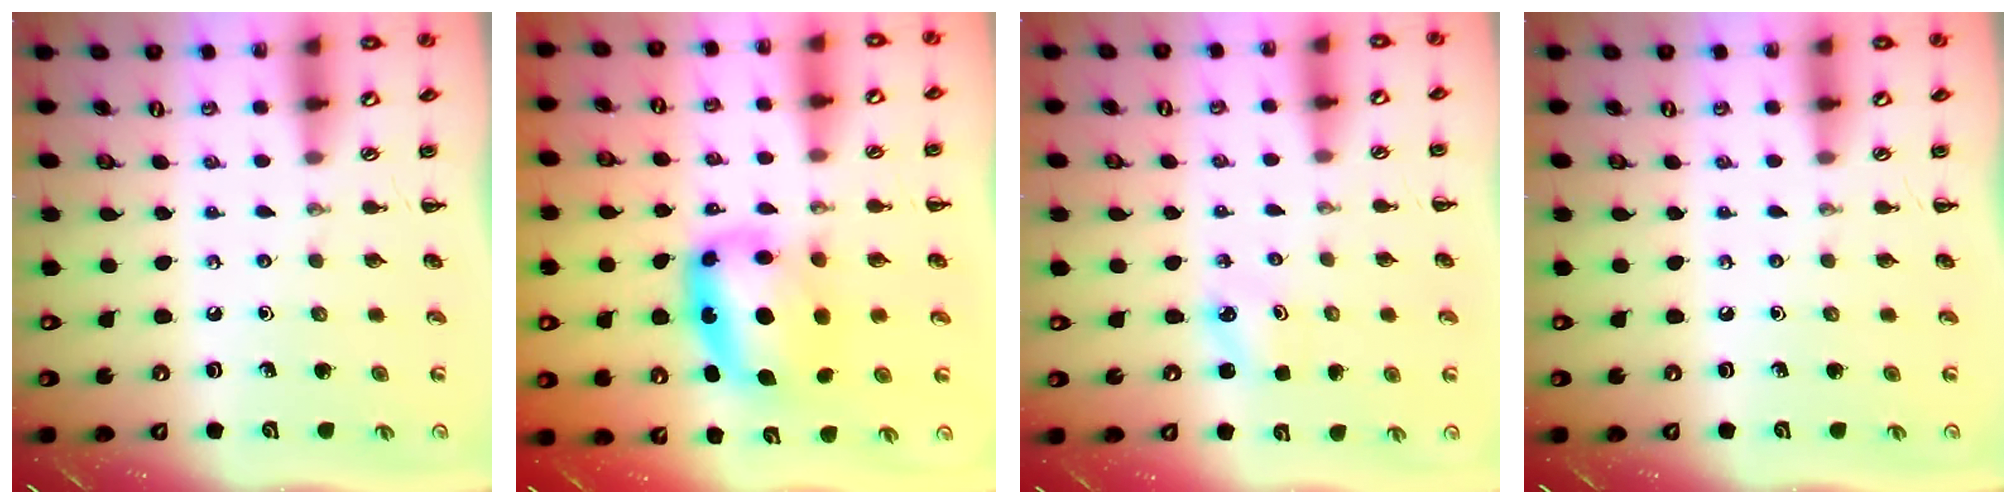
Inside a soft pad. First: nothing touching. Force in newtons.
{"total": 9.8, "press": 9.5, "slide": 2.5}
{"total": 2.0, "press": 2.0, "slide": 0.5}
{"total": 0.0}